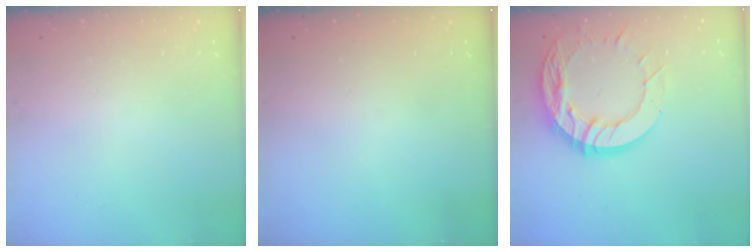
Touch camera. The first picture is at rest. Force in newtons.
{"total": 0.0}
{"total": 15.9, "press": 15.8, "slide": 1.5}